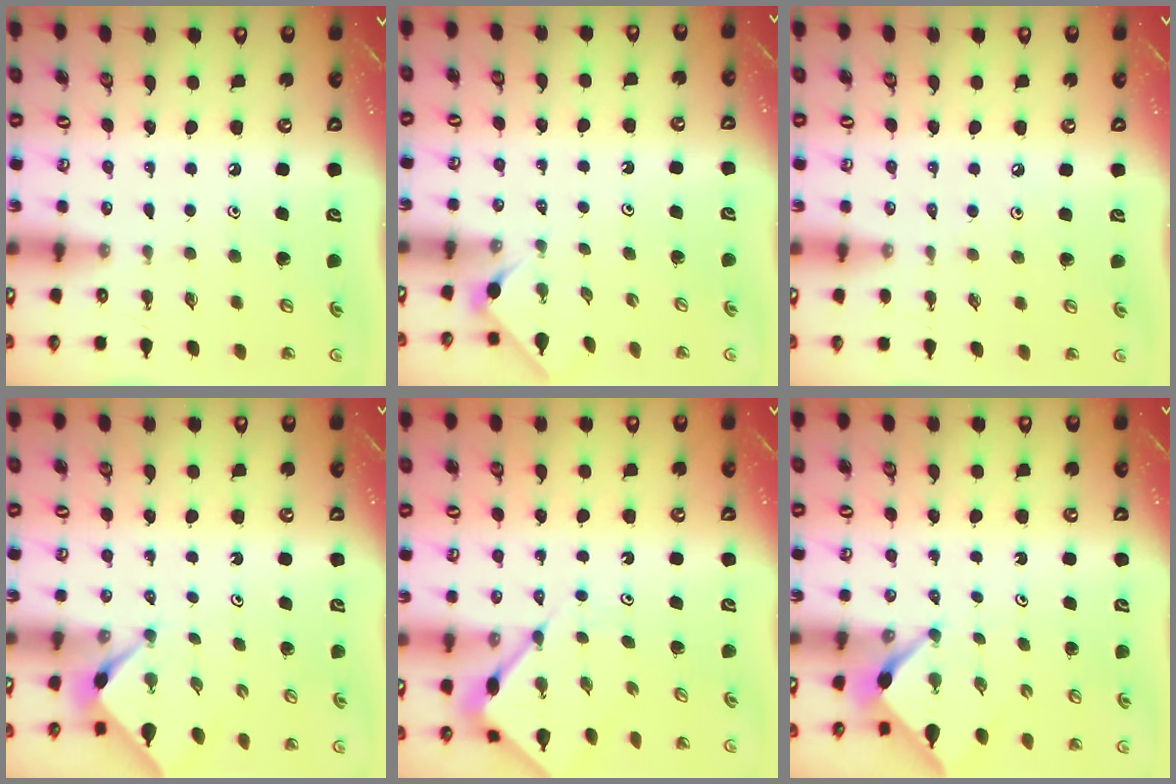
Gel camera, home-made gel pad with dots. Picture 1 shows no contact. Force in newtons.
{"total": 1.9, "press": 1.8, "slide": 0.4}
{"total": 2.1, "press": 2.1, "slide": 0.4}
{"total": 2.3, "press": 2.2, "slide": 0.3}
{"total": 6.7, "press": 6.6, "slide": 0.8}
{"total": 2.6, "press": 2.6, "slide": 0.3}